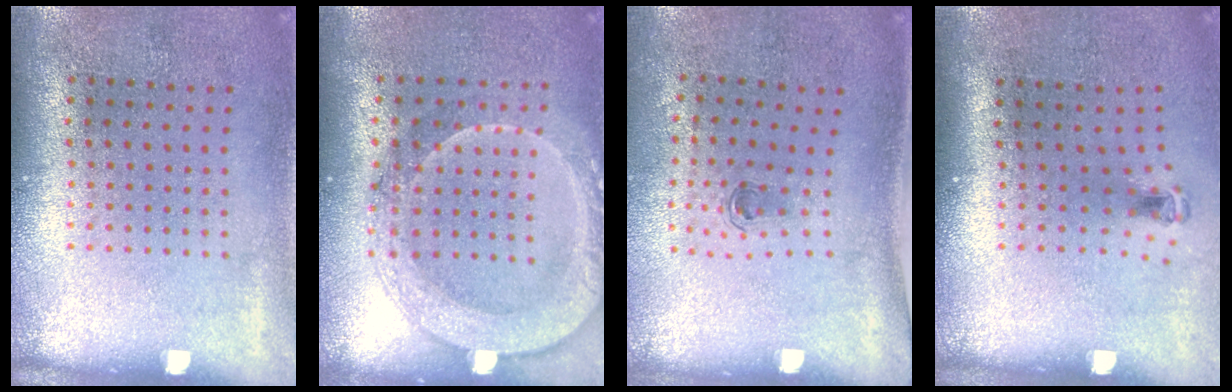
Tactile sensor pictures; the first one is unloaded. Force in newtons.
{"total": 2.0, "press": 1.8, "slide": 0.9}
{"total": 0.6, "press": 0.3, "slide": 0.5}
{"total": 0.7, "press": 0.4, "slide": 0.6}